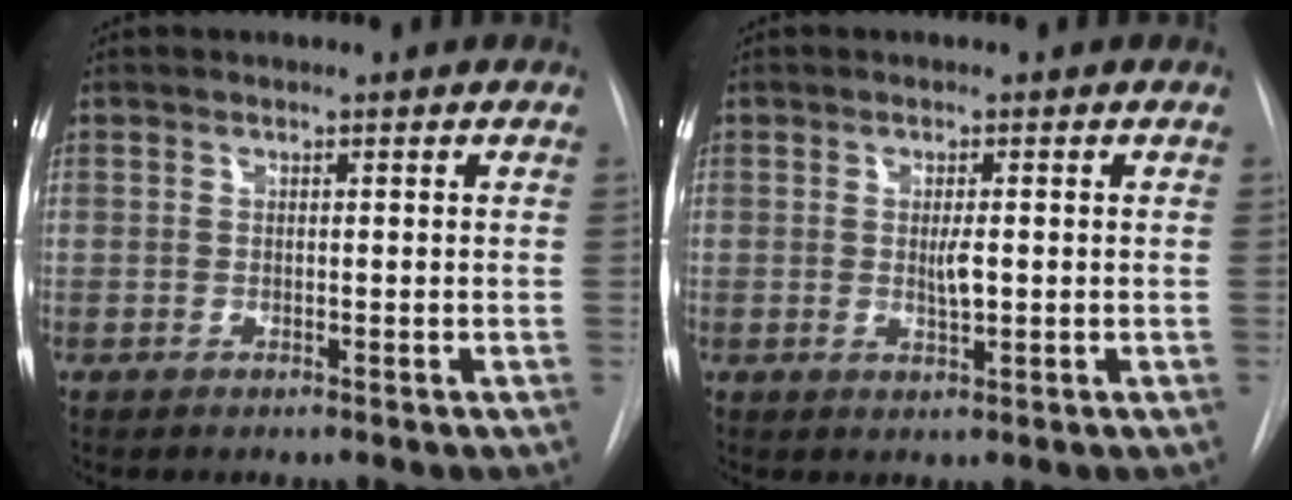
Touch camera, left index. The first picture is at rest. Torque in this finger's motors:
{"motor_torque": [0.10, 0.02, 0.02, 0.04]}